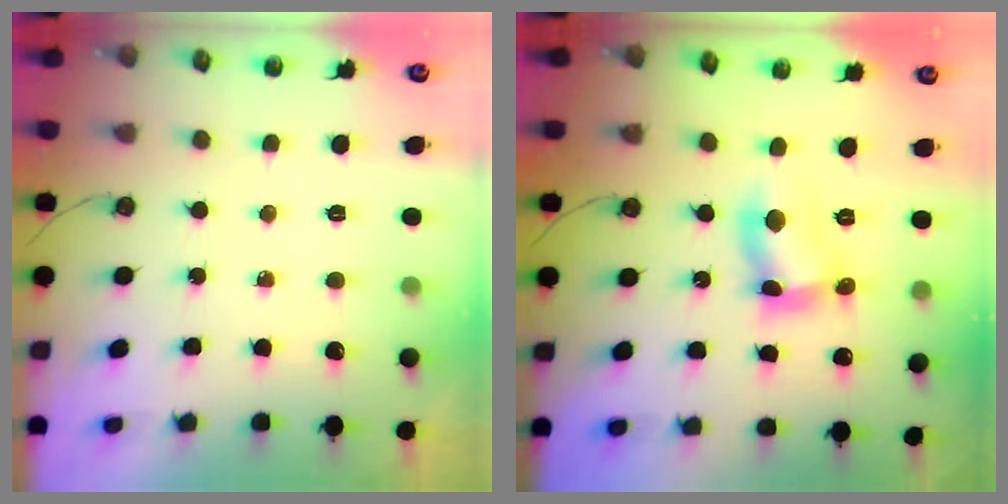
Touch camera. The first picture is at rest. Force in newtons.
{"total": 10.8, "press": 10.7, "slide": 0.7}